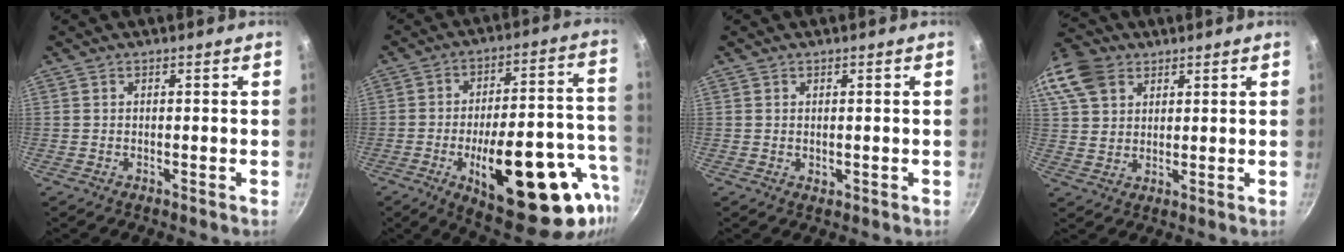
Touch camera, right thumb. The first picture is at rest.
{"total": 27.7, "force": [-9.8, 10.9, 23.5], "torque": [-0.292, 0.031, -0.127]}
{"total": 0.8, "force": [0.1, 0.5, 0.5], "torque": [-0.006, -0.003, 0.002]}
{"total": 14.9, "force": [7.4, 10.8, 7.2], "torque": [-0.160, 0.009, 0.139]}